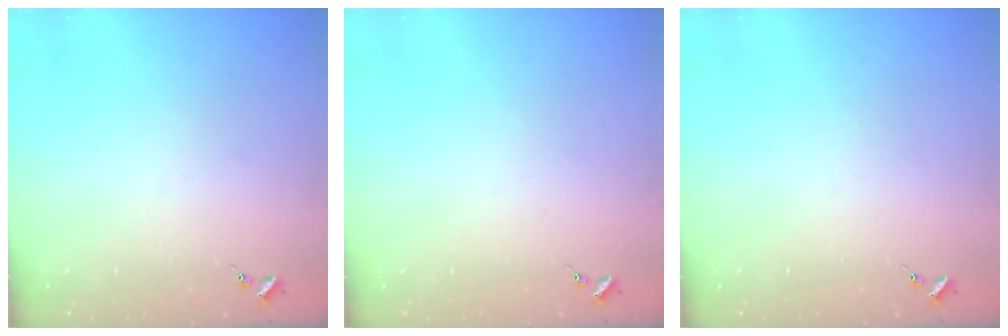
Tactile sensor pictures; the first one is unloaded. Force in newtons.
{"total": 0.0}
{"total": 0.0}